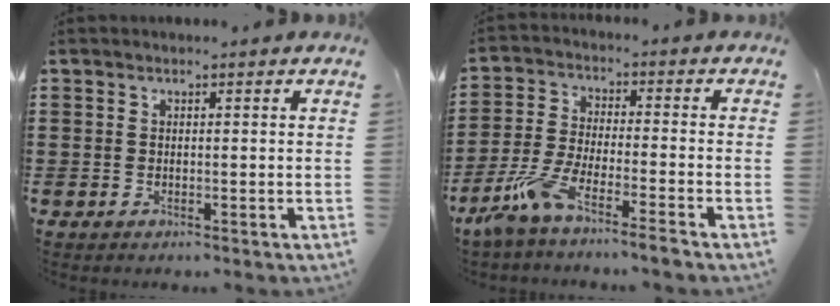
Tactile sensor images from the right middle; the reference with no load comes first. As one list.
[{"total": 7.3, "force": [-6.0, 0.5, 4.1], "torque": [-0.113, -0.020, -0.122]}]